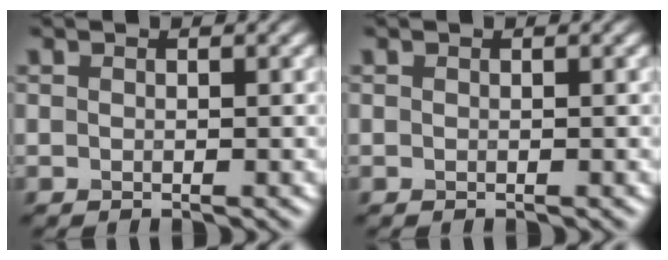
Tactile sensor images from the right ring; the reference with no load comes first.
{"total": 0.0}